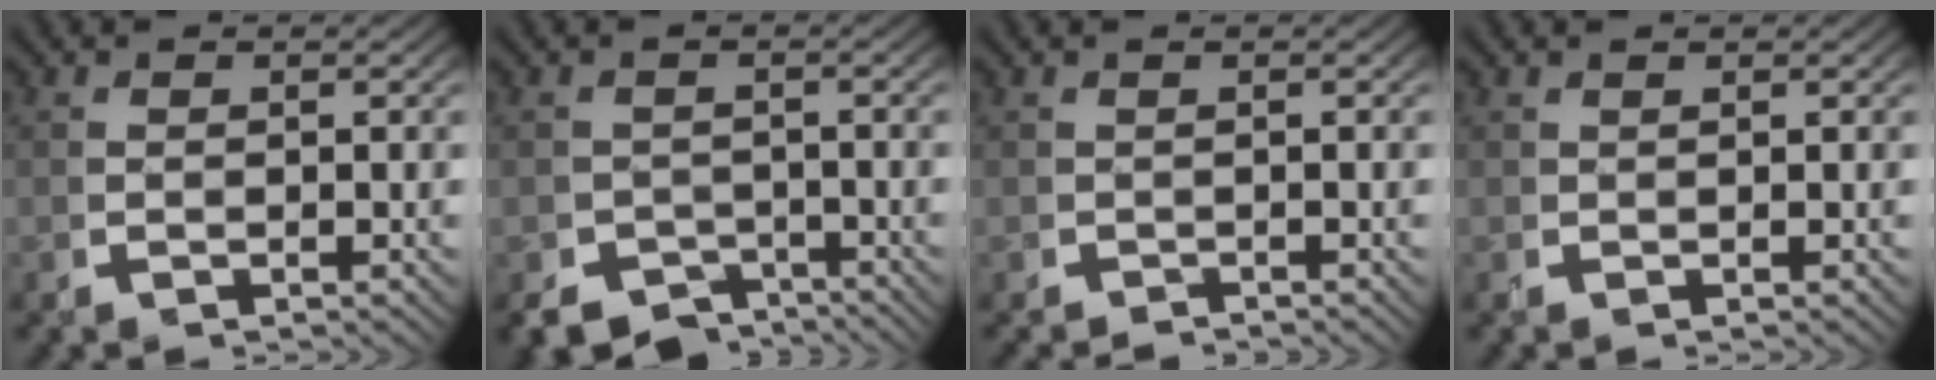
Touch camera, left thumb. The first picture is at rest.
{"total": 5.8, "force": [-4.8, 3.0, 1.0], "torque": [0.007, -0.032, -0.072]}
{"total": 1.5, "force": [-1.4, 0.2, -0.5], "torque": [0.018, -0.007, -0.019]}
{"total": 0.0}